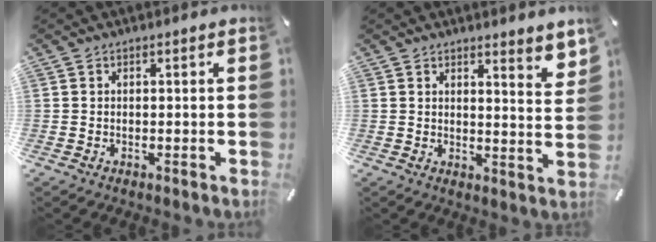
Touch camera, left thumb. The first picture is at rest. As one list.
[{"total": 4.5, "force": [4.0, 0.7, 1.9], "torque": [-0.017, -0.038, 0.066]}]